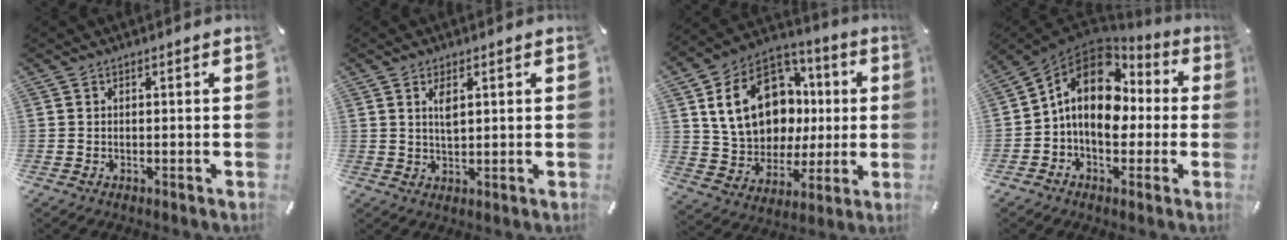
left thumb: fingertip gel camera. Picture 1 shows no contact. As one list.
[{"total": 3.4, "force": [1.3, 1.5, 2.7], "torque": [-0.052, 0.000, 0.020]}, {"total": 20.3, "force": [4.0, 15.9, 12.1], "torque": [-0.213, -0.002, 0.081]}, {"total": 14.3, "force": [1.3, 10.8, 9.3], "torque": [-0.173, 0.004, 0.024]}]